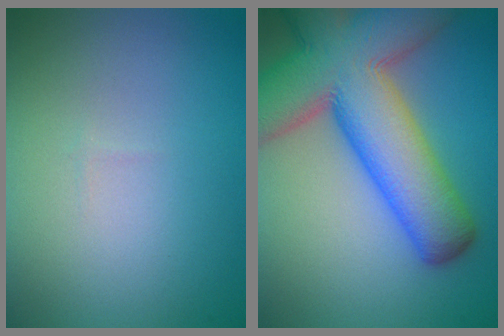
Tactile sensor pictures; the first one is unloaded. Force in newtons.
{"total": 14.2, "press": 14.2, "slide": 0.7}